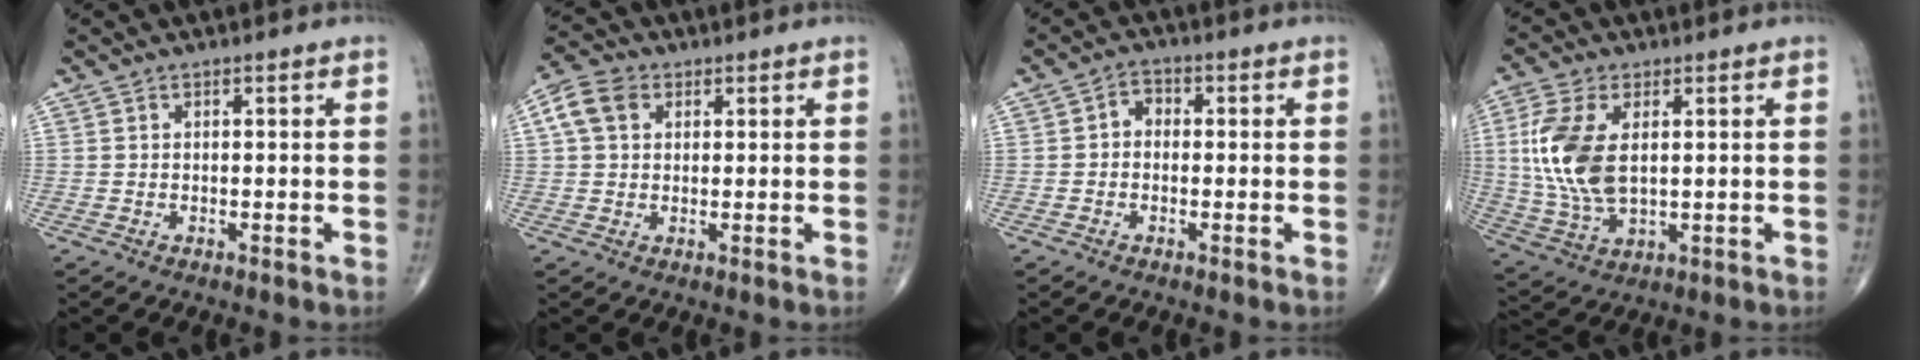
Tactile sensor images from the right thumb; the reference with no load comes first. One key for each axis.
{"total": 6.6, "fx": 2.1, "fy": 4.8, "fz": 4.0, "tx": -0.076, "ty": 0.015, "tz": 0.033}
{"total": 2.9, "fx": -0.2, "fy": 2.3, "fz": 1.8, "tx": -0.013, "ty": 0.015, "tz": -0.015}
{"total": 13.3, "fx": 2.1, "fy": 7.2, "fz": 11.0, "tx": -0.242, "ty": -0.008, "tz": 0.046}